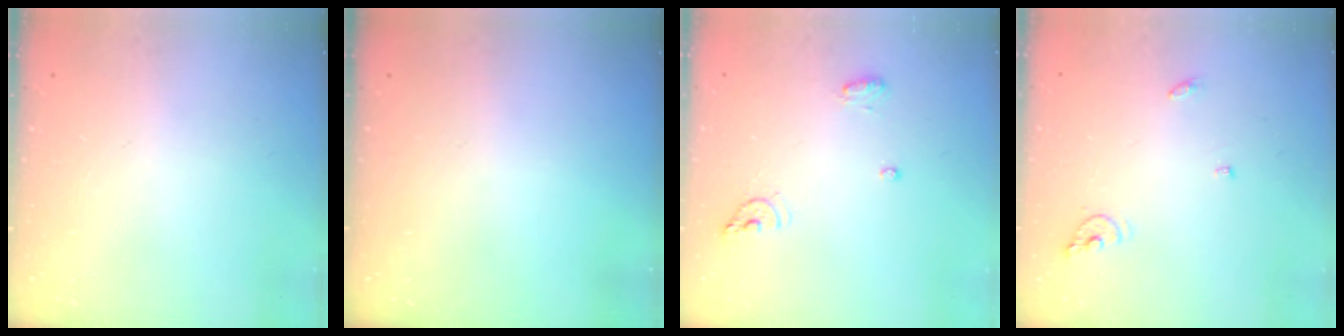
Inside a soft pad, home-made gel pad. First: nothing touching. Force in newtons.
{"total": 0.0}
{"total": 6.8, "press": 6.7, "slide": 1.2}
{"total": 6.2, "press": 6.2, "slide": 0.4}